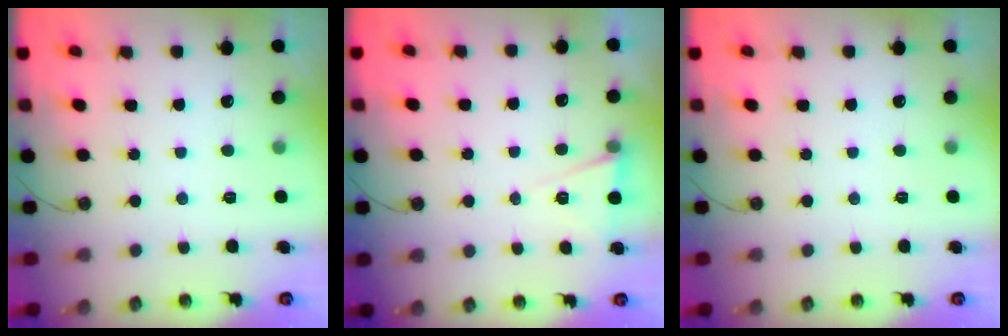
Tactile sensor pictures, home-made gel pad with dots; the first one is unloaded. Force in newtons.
{"total": 5.7, "press": 3.3, "slide": 4.6}
{"total": 0.0}